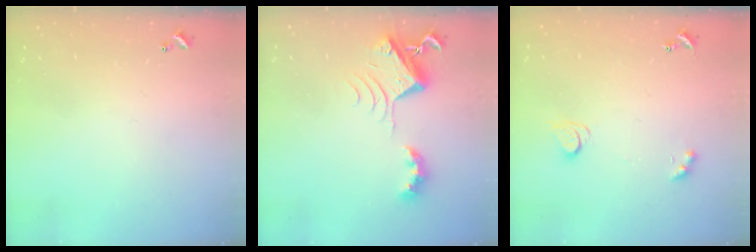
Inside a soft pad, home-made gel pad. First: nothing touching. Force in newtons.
{"total": 7.6, "press": 7.5, "slide": 1.0}
{"total": 3.1, "press": 2.9, "slide": 1.1}